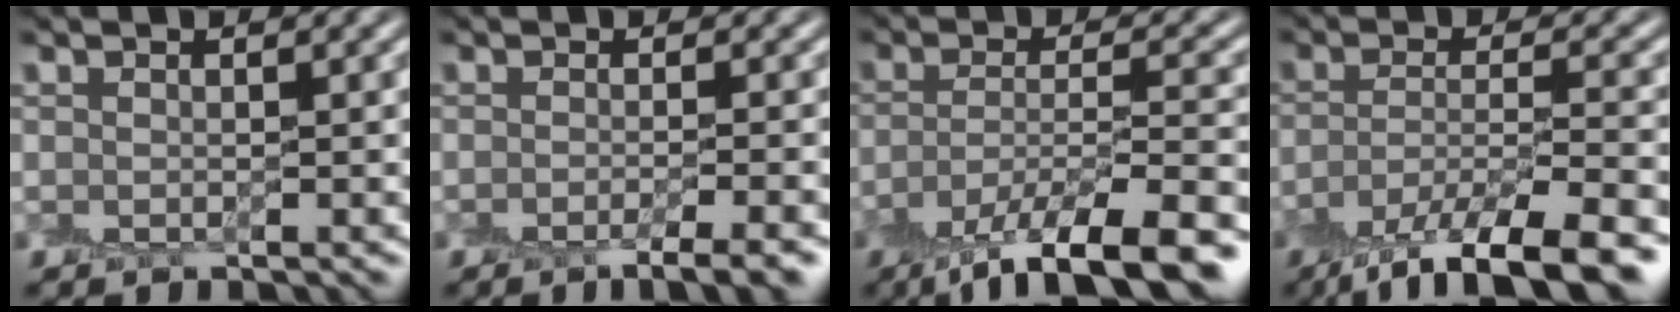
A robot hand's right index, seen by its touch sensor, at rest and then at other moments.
{"total": 3.5, "force": [-1.9, 0.9, 2.8], "torque": [-0.025, -0.003, -0.033]}
{"total": 10.2, "force": [-6.1, 3.1, 7.6], "torque": [-0.122, -0.012, -0.102]}
{"total": 9.5, "force": [-6.2, 2.8, 6.6], "torque": [-0.106, -0.012, -0.104]}